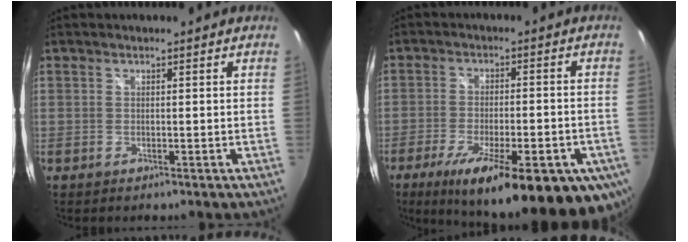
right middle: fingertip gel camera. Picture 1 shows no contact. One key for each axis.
{"total": 24.8, "fx": -14.9, "fy": 7.2, "fz": 18.5, "tx": -0.304, "ty": -0.062, "tz": -0.203}